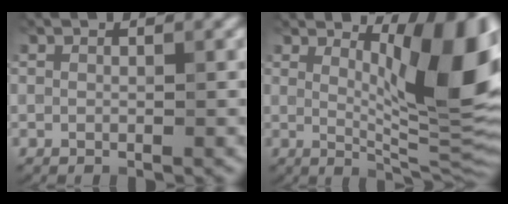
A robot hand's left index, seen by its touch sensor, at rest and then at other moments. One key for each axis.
{"total": 11.6, "fx": 3.6, "fy": 3.1, "fz": 10.5, "tx": -0.133, "ty": -0.008, "tz": 0.064}